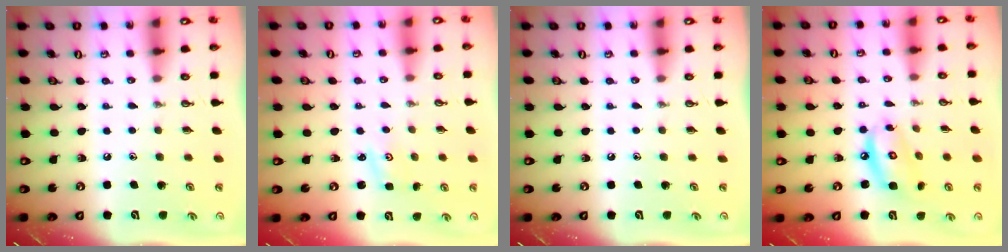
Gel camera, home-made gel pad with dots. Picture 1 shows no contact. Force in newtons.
{"total": 1.2, "press": 1.2, "slide": 0.2}
{"total": 0.0}
{"total": 9.2, "press": 9.2, "slide": 0.8}